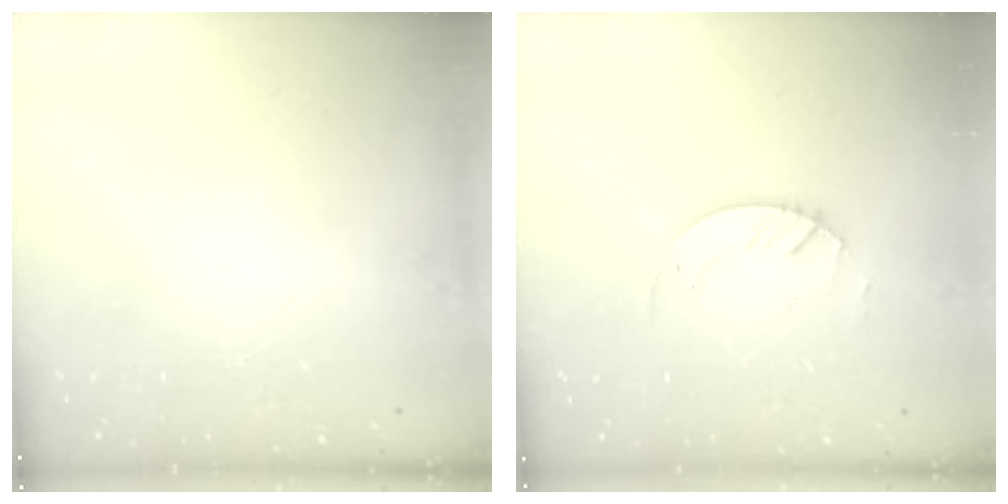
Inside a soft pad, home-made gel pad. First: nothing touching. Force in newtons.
{"total": 2.6, "press": 2.6, "slide": 0.3}